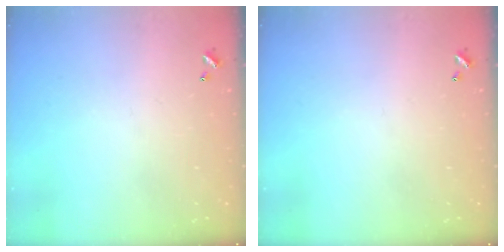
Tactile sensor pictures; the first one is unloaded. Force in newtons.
{"total": 0.0}